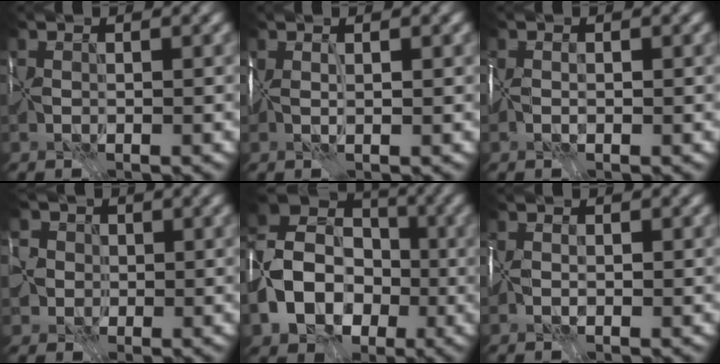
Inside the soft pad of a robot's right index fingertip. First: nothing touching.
{"total": 2.1, "force": [0.6, 0.5, 2.0], "torque": [-0.032, 0.003, 0.009]}
{"total": 1.9, "force": [-0.1, 1.1, 1.5], "torque": [-0.031, -0.002, -0.005]}
{"total": 5.3, "force": [0.4, 5.0, 1.8], "torque": [-0.029, 0.025, -0.014]}
{"total": 11.4, "force": [-3.2, 8.9, 6.3], "torque": [-0.130, -0.012, -0.067]}
{"total": 2.2, "force": [-0.1, 1.3, 1.7], "torque": [-0.035, -0.002, -0.005]}